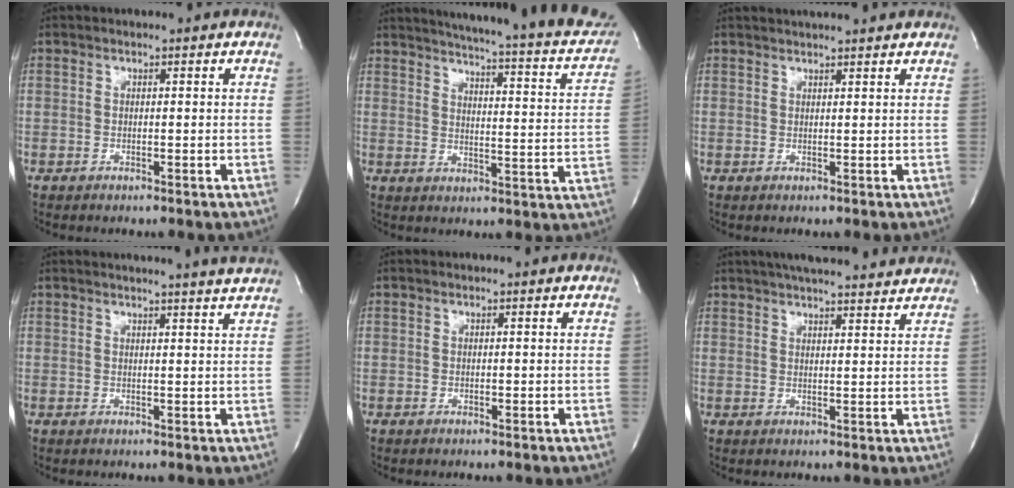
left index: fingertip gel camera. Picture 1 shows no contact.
{"total": 25.2, "force": [22.1, 3.2, 11.8], "torque": [-0.169, -0.055, 0.255]}
{"total": 7.2, "force": [6.7, 0.3, 2.8], "torque": [-0.044, 0.028, 0.081]}
{"total": 6.7, "force": [6.2, -1.3, 2.3], "torque": [-0.031, -0.008, 0.060]}
{"total": 0.0}
{"total": 15.5, "force": [14.0, 2.2, 6.4], "torque": [-0.102, 0.035, 0.186]}